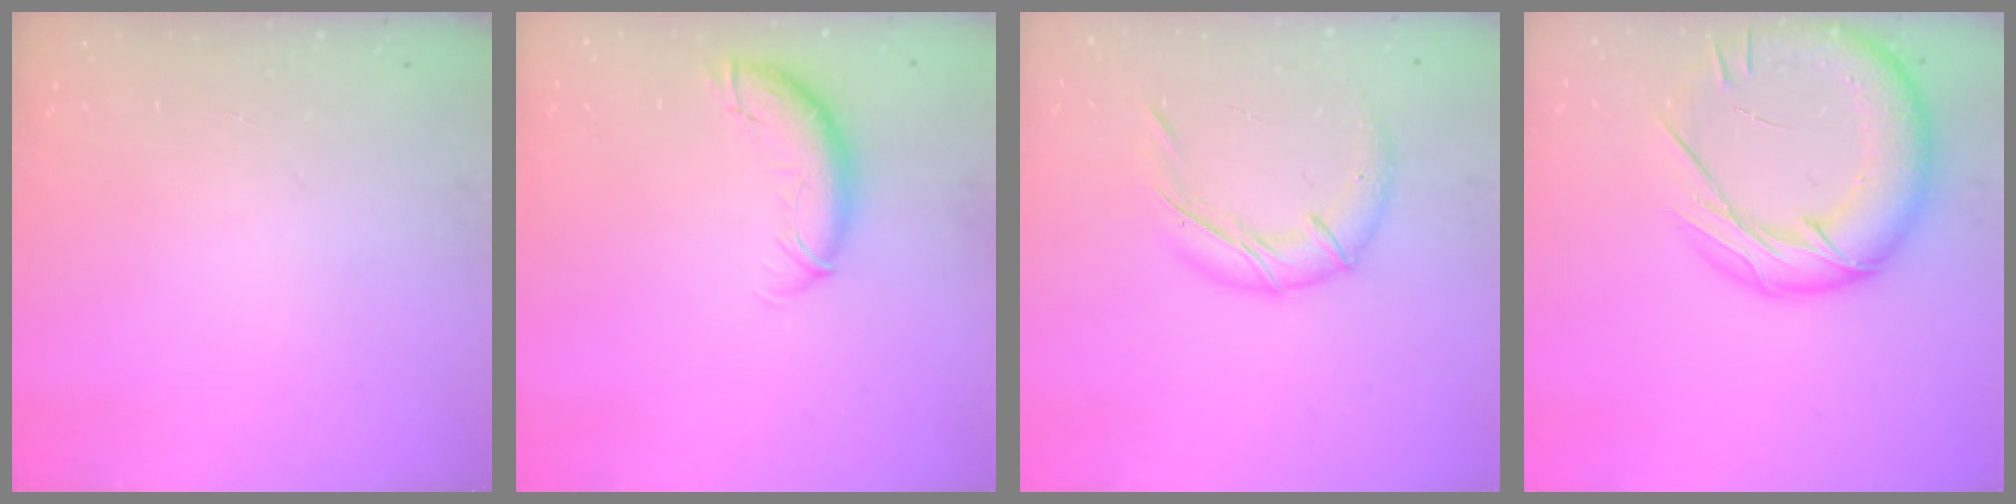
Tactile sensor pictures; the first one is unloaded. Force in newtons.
{"total": 9.8, "press": 9.6, "slide": 1.9}
{"total": 11.7, "press": 11.7, "slide": 0.8}
{"total": 22.3, "press": 22.0, "slide": 3.7}